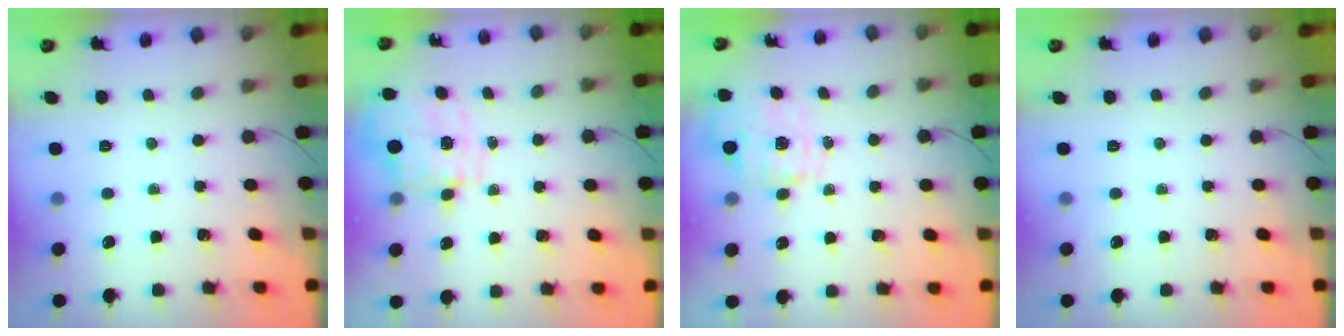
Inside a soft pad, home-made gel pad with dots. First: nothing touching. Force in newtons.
{"total": 2.9, "press": 2.7, "slide": 1.1}
{"total": 1.5, "press": 1.4, "slide": 0.5}
{"total": 0.0}